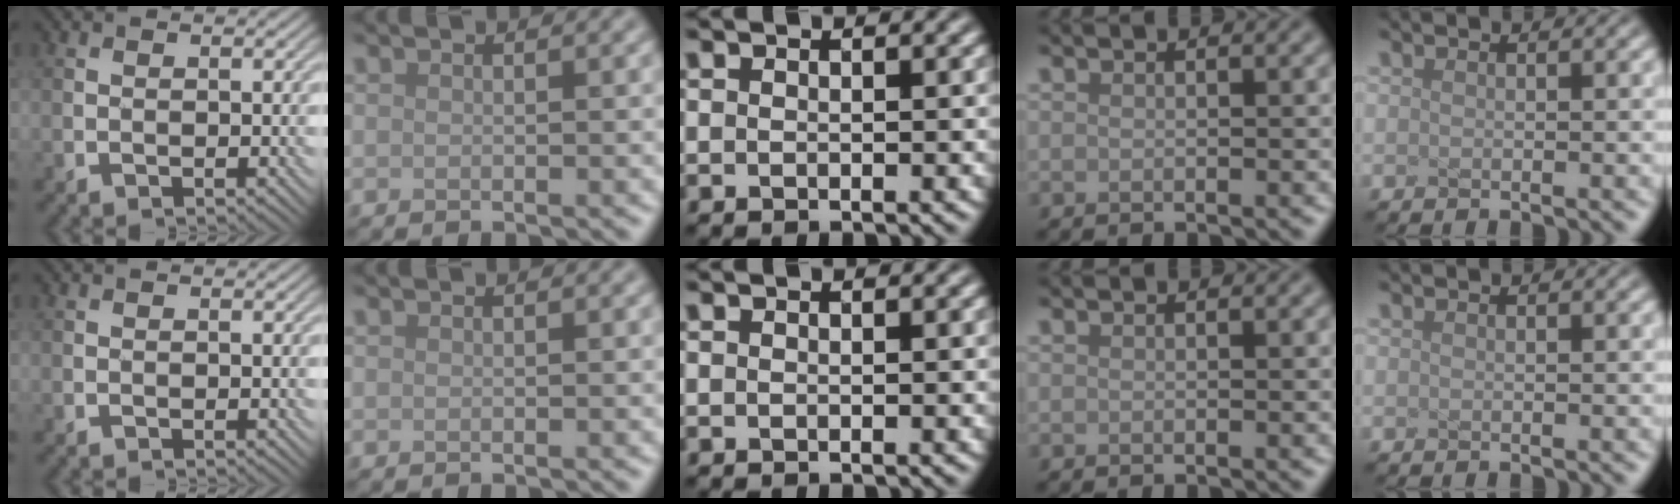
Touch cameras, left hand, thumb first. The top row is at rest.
{}